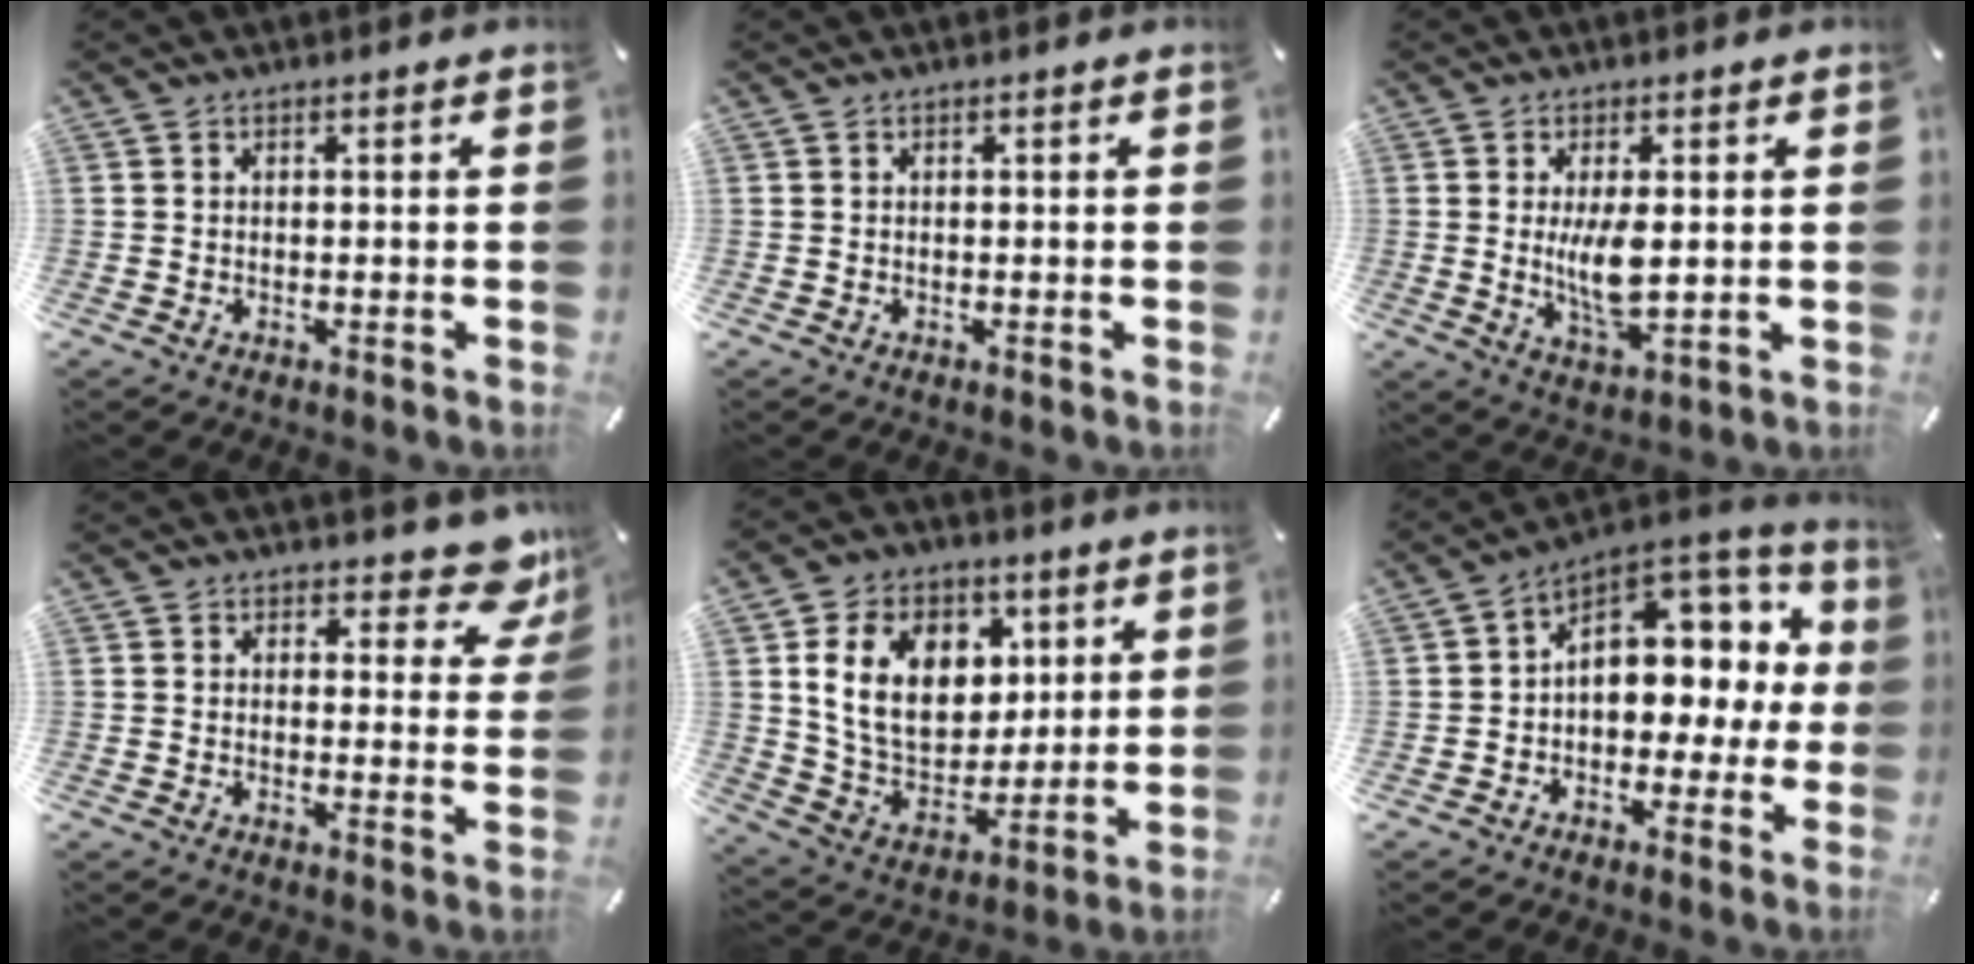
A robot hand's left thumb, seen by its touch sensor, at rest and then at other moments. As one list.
[{"total": 0.0}, {"total": 7.8, "force": [0.6, 2.9, 7.2], "torque": [-0.147, -0.016, 0.002]}, {"total": 7.7, "force": [5.8, 3.6, 3.6], "torque": [-0.023, -0.046, 0.097]}, {"total": 16.8, "force": [5.2, 12.9, 9.6], "torque": [-0.176, -0.003, 0.101]}, {"total": 11.3, "force": [3.5, 8.5, 6.6], "torque": [-0.075, -0.035, 0.064]}]